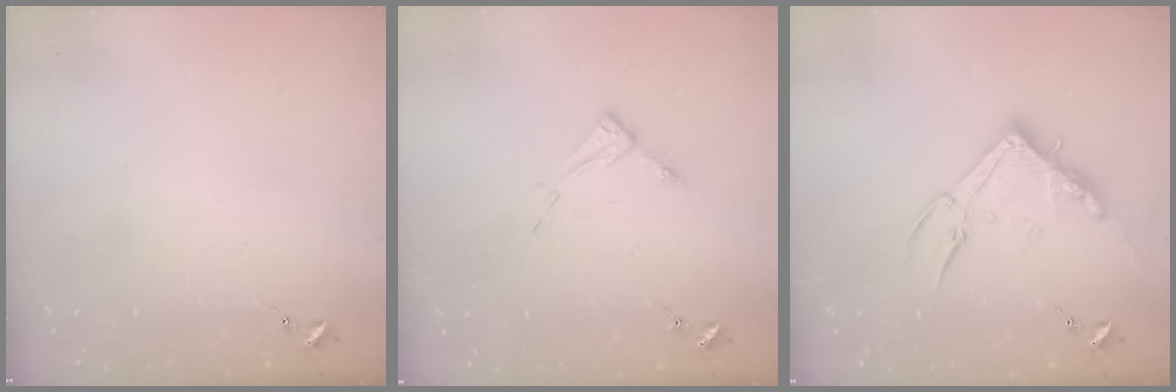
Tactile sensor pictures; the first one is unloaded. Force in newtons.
{"total": 6.5, "press": 6.5, "slide": 0.5}
{"total": 15.6, "press": 15.6, "slide": 0.6}